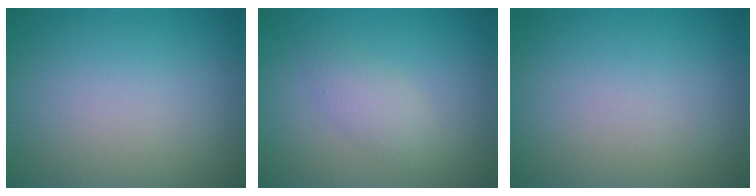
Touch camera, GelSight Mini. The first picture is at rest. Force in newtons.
{"total": 2.0, "press": 2.0, "slide": 0.0}
{"total": 0.0}